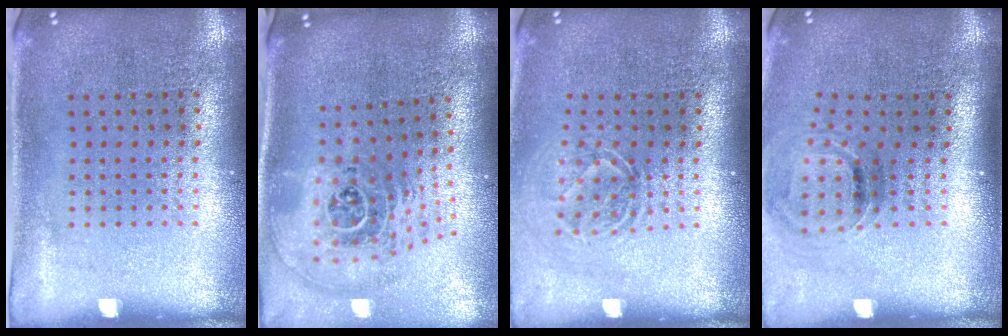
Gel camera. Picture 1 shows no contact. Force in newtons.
{"total": 2.8, "press": 1.9, "slide": 2.0}
{"total": 1.5, "press": 1.1, "slide": 1.0}
{"total": 1.0, "press": 0.8, "slide": 0.5}